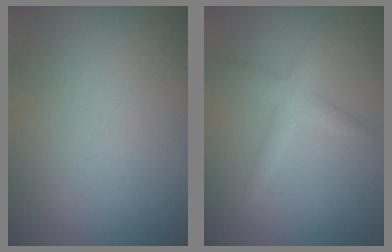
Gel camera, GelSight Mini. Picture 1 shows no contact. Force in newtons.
{"total": 2.2, "press": 2.2, "slide": 0.1}